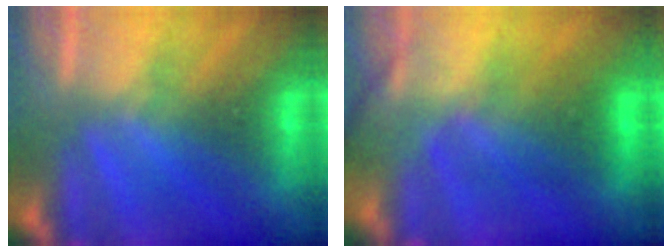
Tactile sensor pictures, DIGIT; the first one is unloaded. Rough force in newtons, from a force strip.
{"total": 2.6}